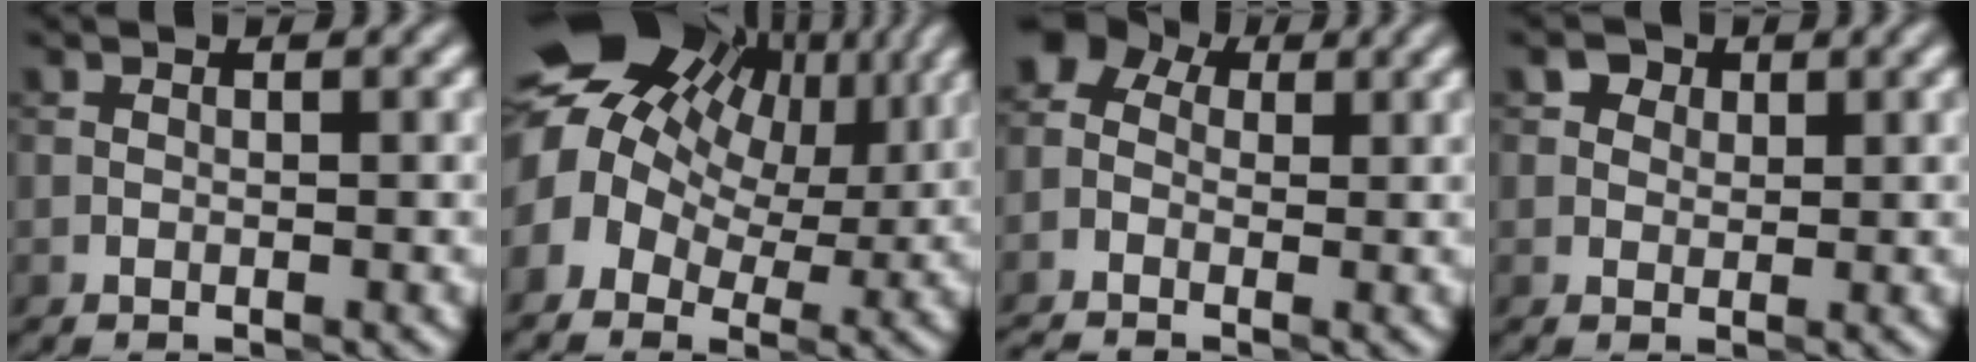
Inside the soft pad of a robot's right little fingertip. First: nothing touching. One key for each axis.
{"total": 14.7, "fx": 4.5, "fy": 10.3, "fz": 9.4, "tx": -0.176, "ty": 0.023, "tz": 0.075}
{"total": 4.0, "fx": -0.8, "fy": 3.3, "fz": 2.1, "tx": -0.040, "ty": 0.011, "tz": -0.019}
{"total": 2.2, "fx": 1.2, "fy": 1.6, "fz": 1.0, "tx": -0.004, "ty": 0.006, "tz": 0.005}